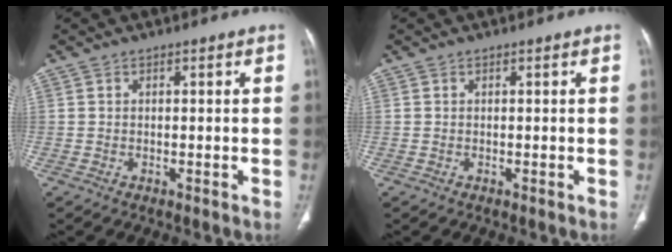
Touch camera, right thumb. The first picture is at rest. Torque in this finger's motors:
{"motor_torque": [-0.01, 0.01, 0.00, 0.00, 0.00]}